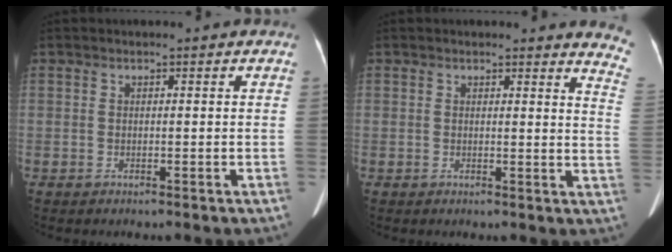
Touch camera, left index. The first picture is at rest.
{"total": 7.8, "force": [7.5, 0.8, 1.8], "torque": [0.004, -0.062, 0.042]}